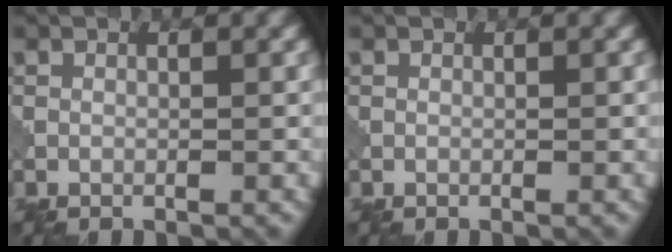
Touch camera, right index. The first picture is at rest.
{"total": 0.0}